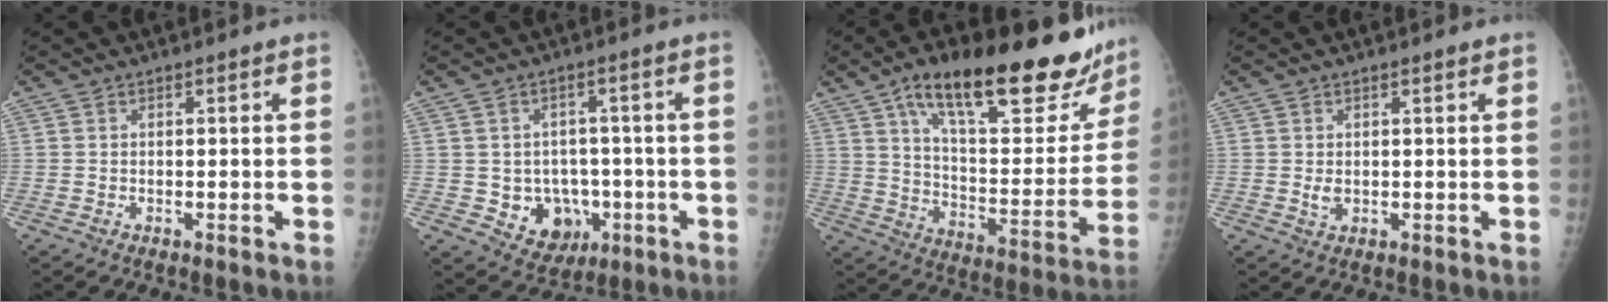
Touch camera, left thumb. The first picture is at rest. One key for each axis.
{"total": 9.0, "fx": -2.0, "fy": 7.6, "fz": 4.3, "tx": -0.026, "ty": 0.013, "tz": -0.013}
{"total": 30.2, "fx": 19.7, "fy": 10.4, "fz": 20.5, "tx": -0.268, "ty": -0.052, "tz": 0.297}
{"total": 2.0, "fx": 0.5, "fy": 1.1, "fz": 1.6, "tx": -0.024, "ty": -0.005, "tz": 0.013}